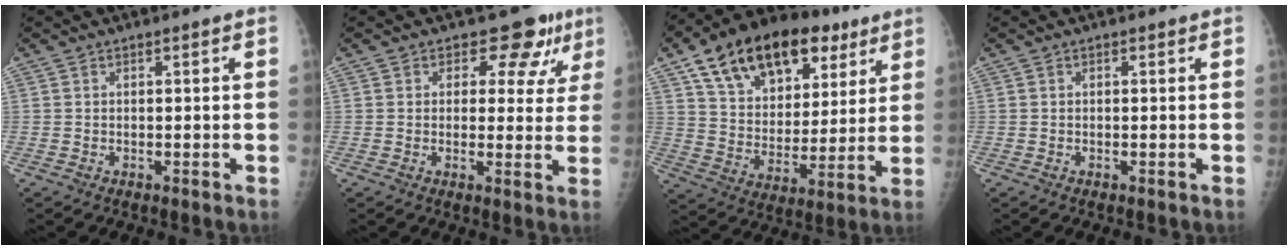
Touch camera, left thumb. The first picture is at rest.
{"total": 7.7, "force": [4.7, 5.2, 3.2], "torque": [0.003, -0.019, 0.045]}
{"total": 24.0, "force": [12.8, 14.2, 14.5], "torque": [-0.204, -0.009, 0.212]}
{"total": 0.0}